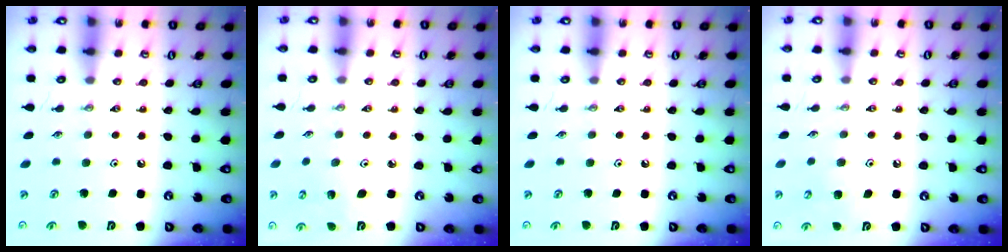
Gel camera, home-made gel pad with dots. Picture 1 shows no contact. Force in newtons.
{"total": 2.7, "press": 2.7, "slide": 0.3}
{"total": 0.0}
{"total": 6.3, "press": 6.3, "slide": 0.0}